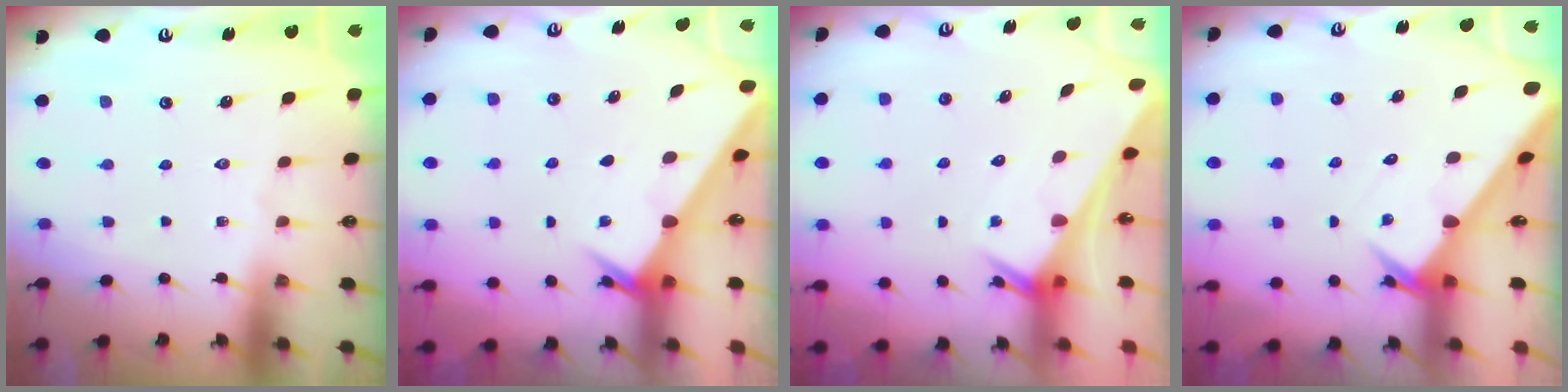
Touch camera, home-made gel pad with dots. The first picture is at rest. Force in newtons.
{"total": 2.4, "press": 2.4, "slide": 0.3}
{"total": 2.6, "press": 2.6, "slide": 0.1}
{"total": 2.9, "press": 2.9, "slide": 0.2}